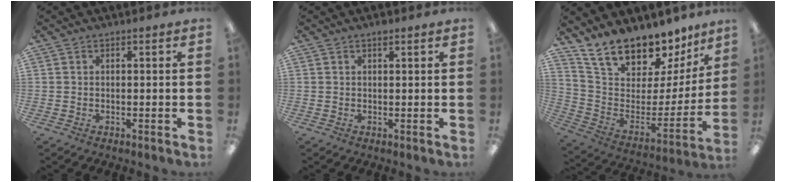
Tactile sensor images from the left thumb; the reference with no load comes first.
{"total": 1.1, "force": [0.9, 0.2, 0.6], "torque": [-0.005, -0.003, 0.014]}
{"total": 17.5, "force": [15.4, 6.5, 5.2], "torque": [-0.096, -0.127, 0.276]}